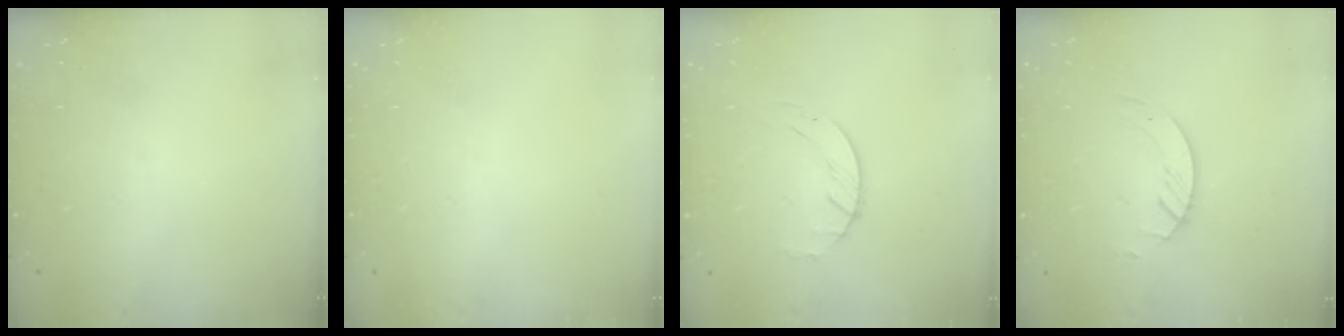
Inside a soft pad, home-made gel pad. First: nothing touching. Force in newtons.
{"total": 0.0}
{"total": 1.6, "press": 1.6, "slide": 0.3}
{"total": 3.8, "press": 3.8, "slide": 0.3}